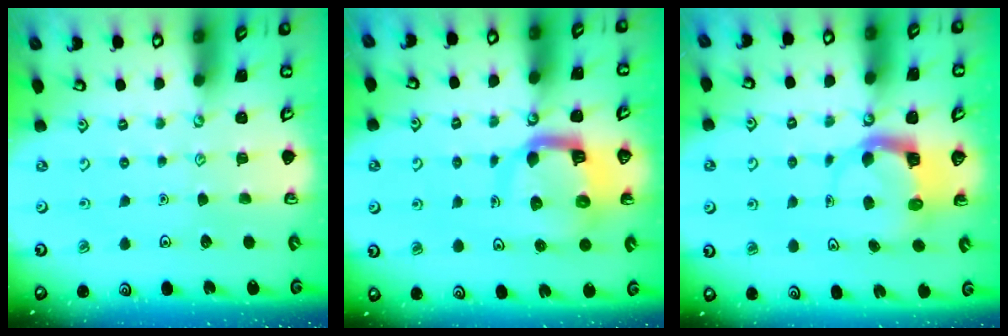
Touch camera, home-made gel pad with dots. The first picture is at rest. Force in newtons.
{"total": 10.0, "press": 9.9, "slide": 1.2}
{"total": 3.9, "press": 3.9, "slide": 0.3}